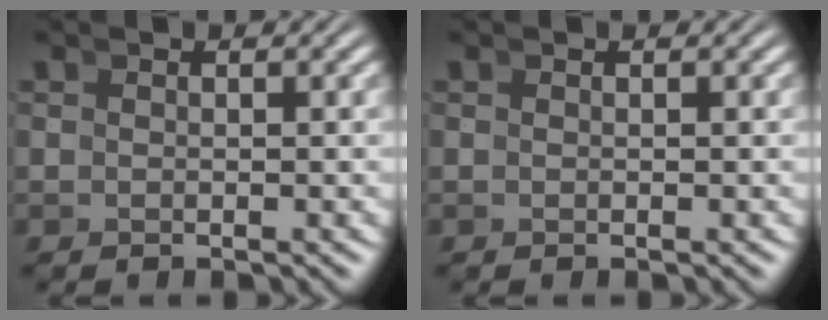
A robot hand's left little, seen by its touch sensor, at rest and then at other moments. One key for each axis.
{"total": 0.0}